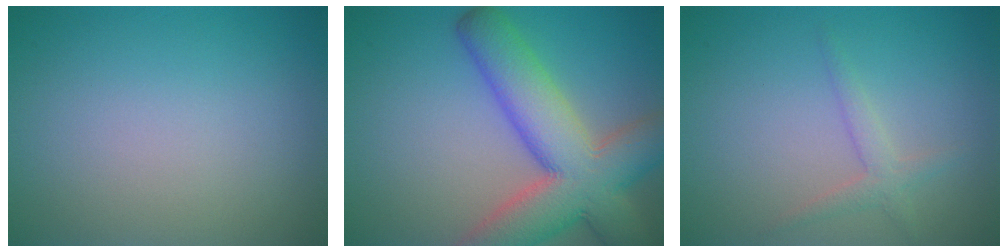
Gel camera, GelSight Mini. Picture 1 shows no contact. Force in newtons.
{"total": 10.4, "press": 10.4, "slide": 0.7}
{"total": 1.7, "press": 1.6, "slide": 0.1}